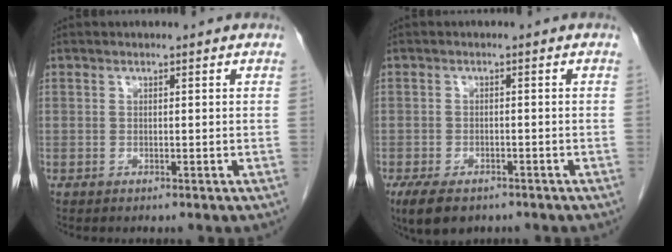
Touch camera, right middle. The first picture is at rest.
{"total": 5.9, "force": [-4.1, 2.7, 3.3], "torque": [-0.062, -0.010, -0.062]}